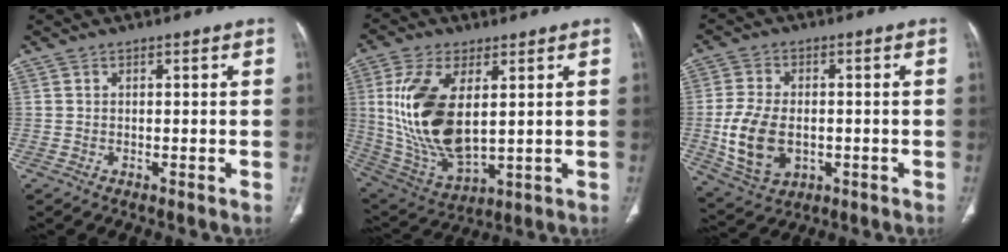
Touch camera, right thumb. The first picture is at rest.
{"total": 18.7, "force": [3.1, 9.5, 15.8], "torque": [-0.319, -0.021, 0.075]}
{"total": 12.1, "force": [-1.7, 8.0, 8.9], "torque": [-0.167, 0.000, -0.018]}